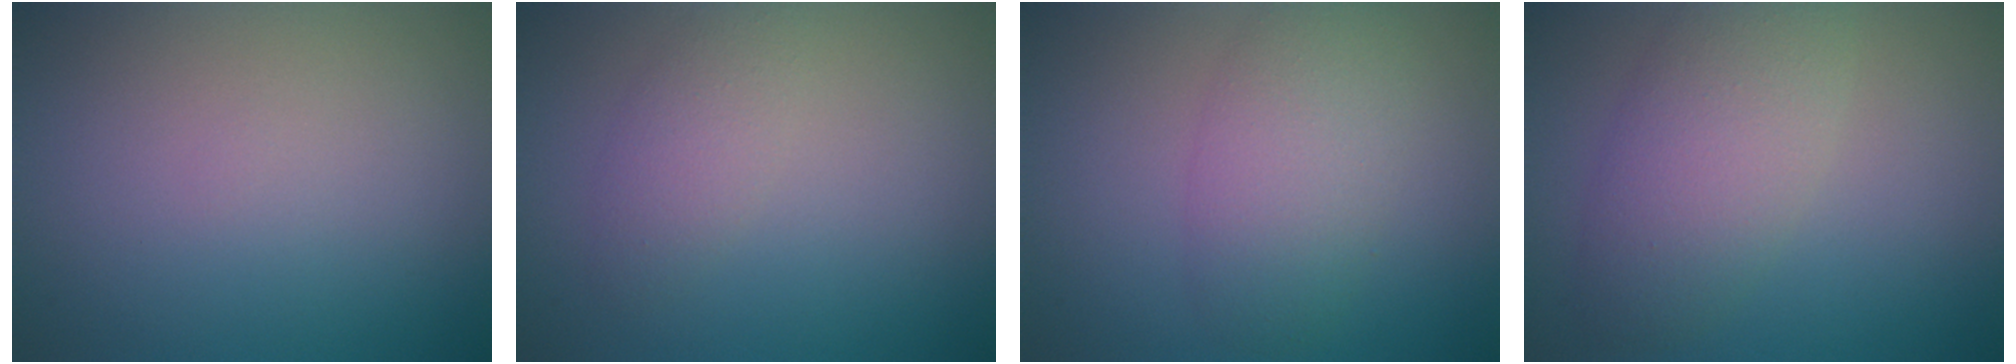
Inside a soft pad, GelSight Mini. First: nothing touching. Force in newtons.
{"total": 2.1, "press": 2.1, "slide": 0.1}
{"total": 4.5, "press": 4.5, "slide": 0.3}
{"total": 6.5, "press": 6.5, "slide": 0.1}